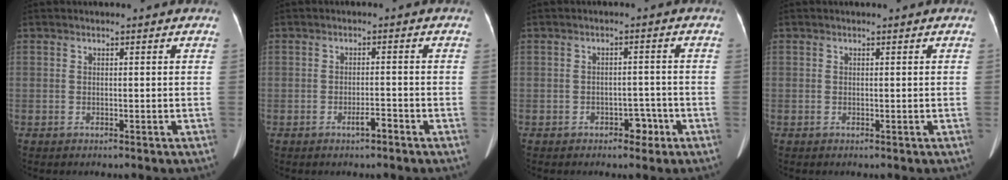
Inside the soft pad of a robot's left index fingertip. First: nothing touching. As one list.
[{"total": 2.0, "force": [-1.6, 0.2, 1.2], "torque": [-0.023, -0.002, -0.025]}, {"total": 3.0, "force": [-1.9, 1.8, 1.4], "torque": [-0.015, 0.007, -0.022]}, {"total": 0.0}]